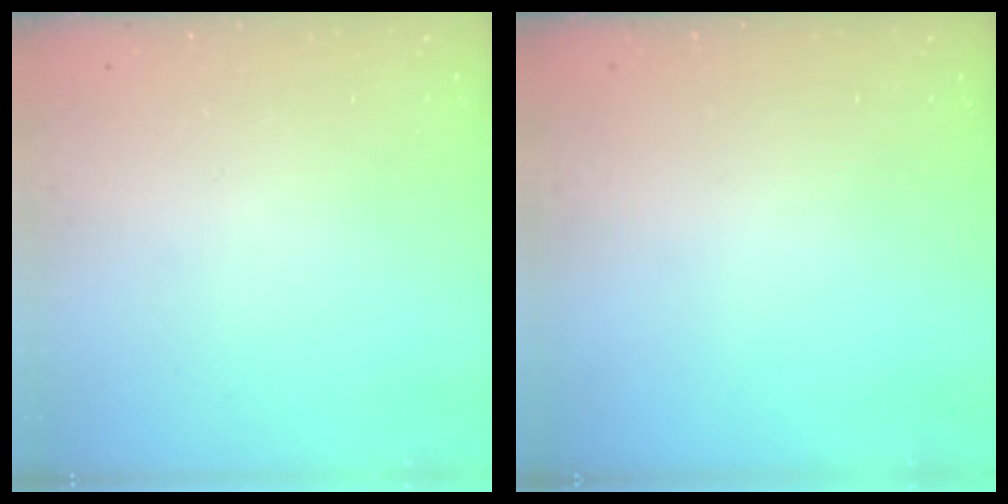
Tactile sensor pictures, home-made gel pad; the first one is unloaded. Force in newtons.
{"total": 0.0}